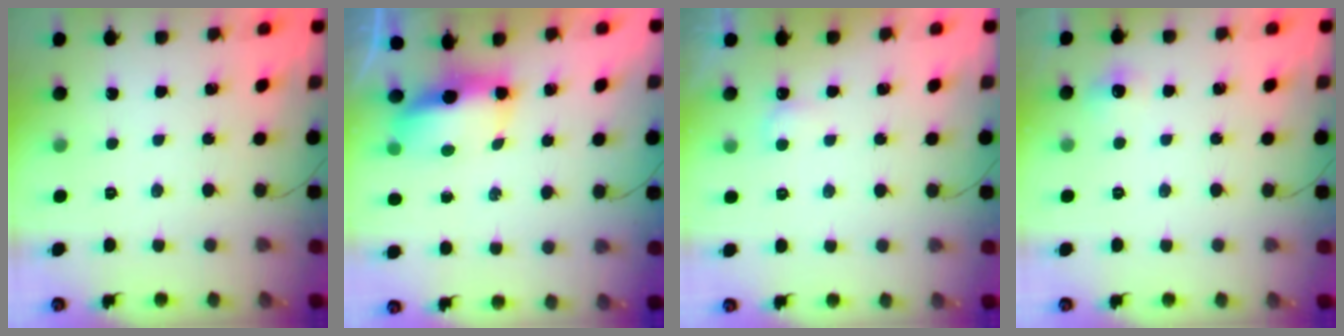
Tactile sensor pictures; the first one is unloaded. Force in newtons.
{"total": 7.0, "press": 6.9, "slide": 1.2}
{"total": 2.4, "press": 2.4, "slide": 0.6}
{"total": 4.6, "press": 4.3, "slide": 1.5}